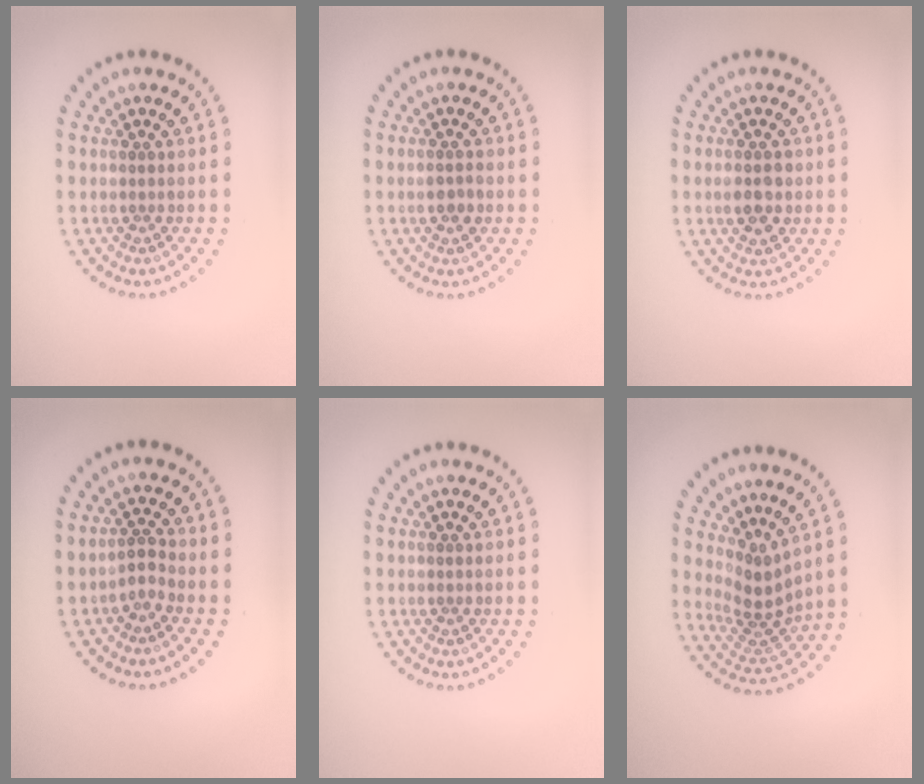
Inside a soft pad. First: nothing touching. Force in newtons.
{"total": 1.4, "press": 1.3, "slide": 0.4}
{"total": 2.7, "press": 2.7, "slide": 0.0}
{"total": 1.4, "press": 0.9, "slide": 1.0}
{"total": 0.0}
{"total": 3.1, "press": 2.2, "slide": 2.2}